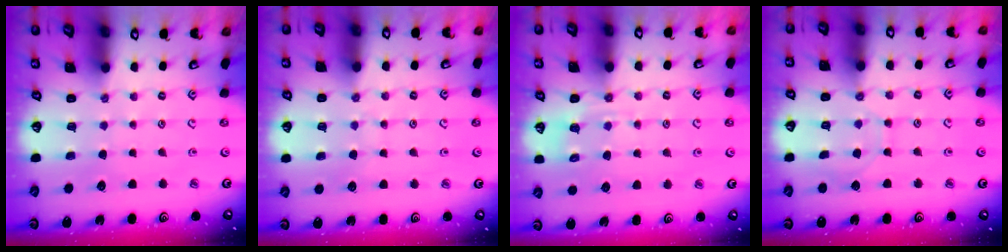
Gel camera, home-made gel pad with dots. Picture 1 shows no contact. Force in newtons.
{"total": 2.6, "press": 2.6, "slide": 0.3}
{"total": 6.8, "press": 6.7, "slide": 1.1}
{"total": 7.4, "press": 7.3, "slide": 0.8}